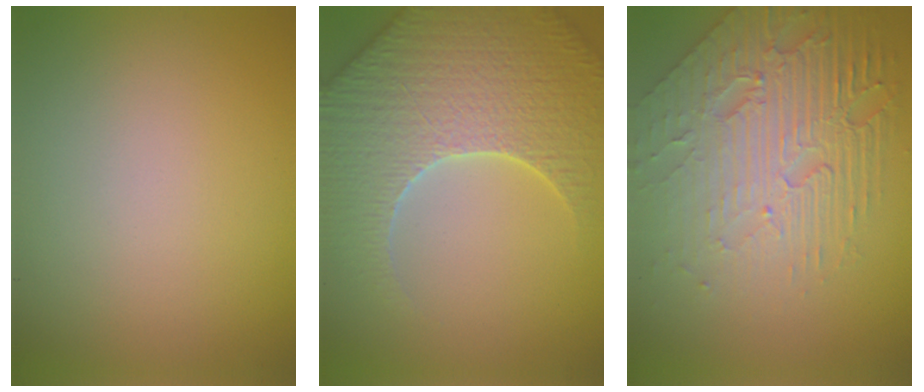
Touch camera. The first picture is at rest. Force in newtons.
{"total": 7.8, "press": 7.5, "slide": 2.1}
{"total": 8.4, "press": 5.6, "slide": 6.2}